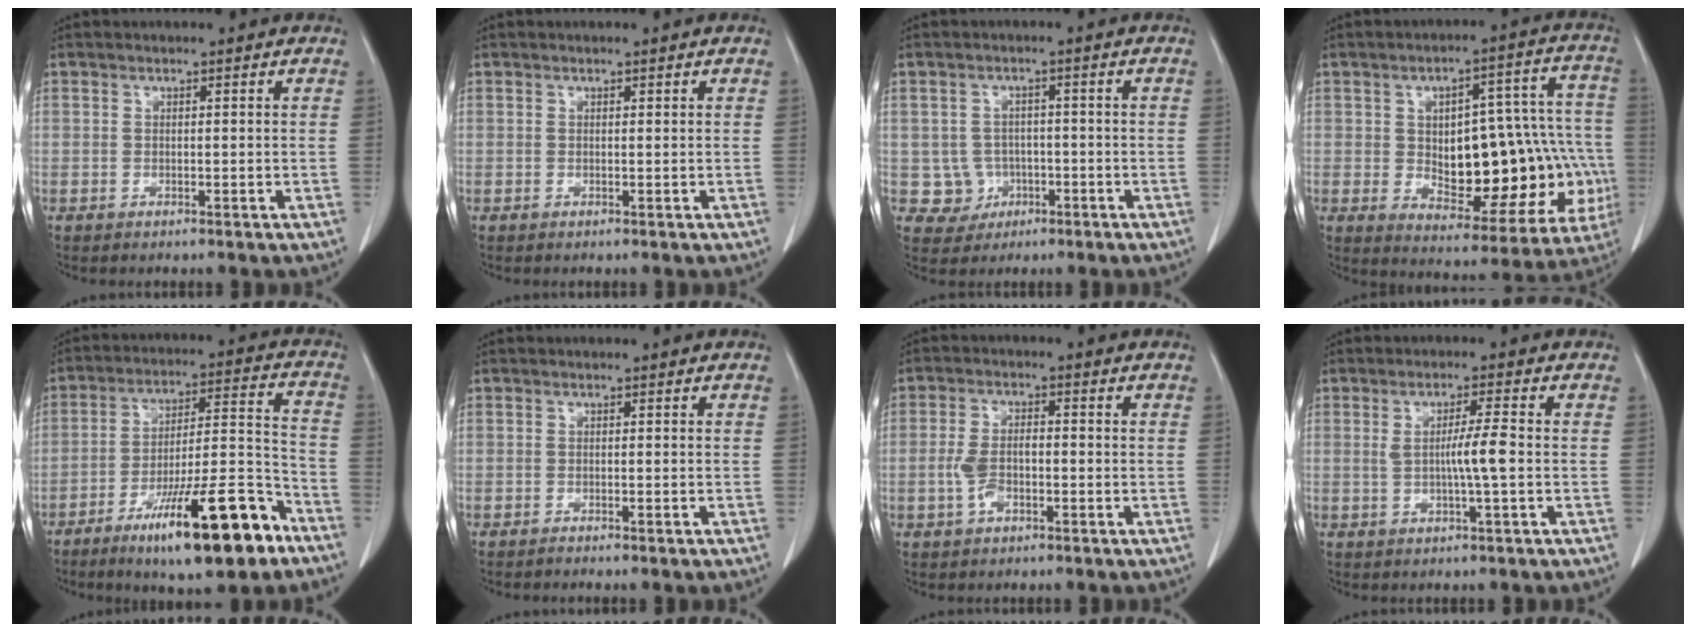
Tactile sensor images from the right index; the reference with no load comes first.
{"total": 0.0}
{"total": 4.5, "force": [-1.0, 4.4, 0.4], "torque": [0.001, 0.010, -0.007]}
{"total": 22.2, "force": [-2.5, 10.2, 19.5], "torque": [-0.217, 0.046, 0.000]}
{"total": 19.1, "force": [-11.5, 2.8, 15.0], "torque": [-0.223, -0.002, -0.183]}
{"total": 1.0, "force": [-0.8, -0.1, 0.6], "torque": [-0.013, -0.001, -0.010]}
{"total": 4.8, "force": [-1.3, 2.4, 3.9], "torque": [-0.086, 0.011, -0.024]}
{"total": 4.8, "force": [-0.2, -0.4, 4.8], "torque": [-0.081, -0.004, -0.004]}